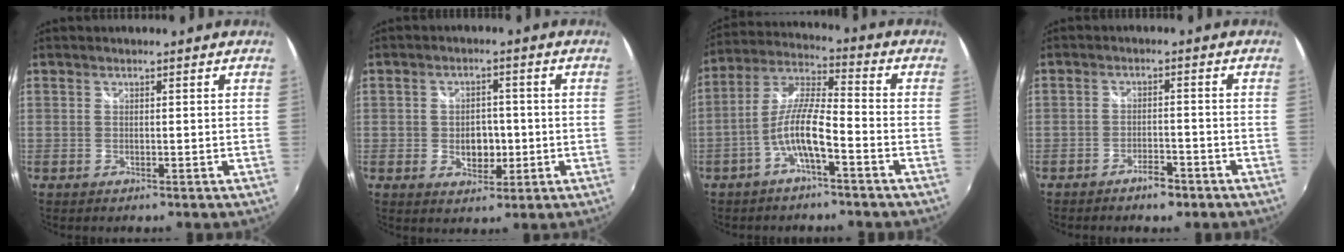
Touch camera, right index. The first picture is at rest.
{"total": 5.5, "force": [-0.8, 4.0, 3.7], "torque": [-0.060, -0.002, -0.009]}
{"total": 8.8, "force": [-4.0, 1.6, 7.6], "torque": [-0.169, 0.011, -0.077]}
{"total": 3.7, "force": [-2.9, 1.3, 1.8], "torque": [-0.044, -0.001, -0.045]}